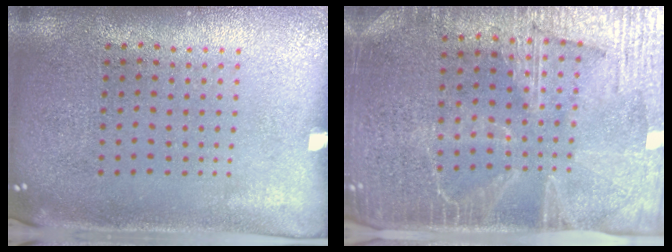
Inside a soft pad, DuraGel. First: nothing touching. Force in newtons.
{"total": 4.1, "press": 3.7, "slide": 1.7}